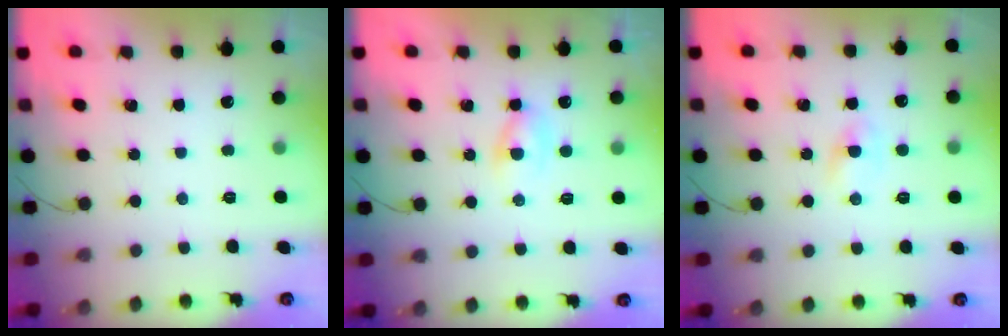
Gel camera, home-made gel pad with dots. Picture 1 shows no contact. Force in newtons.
{"total": 2.2, "press": 2.0, "slide": 1.1}
{"total": 1.8, "press": 1.6, "slide": 0.8}